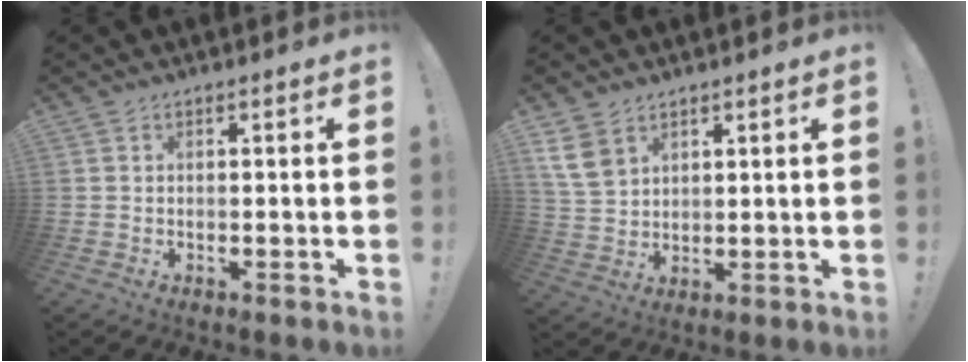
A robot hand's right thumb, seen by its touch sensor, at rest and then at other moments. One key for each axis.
{"total": 7.8, "fx": 4.6, "fy": 5.0, "fz": 3.9, "tx": -0.077, "ty": -0.016, "tz": 0.091}